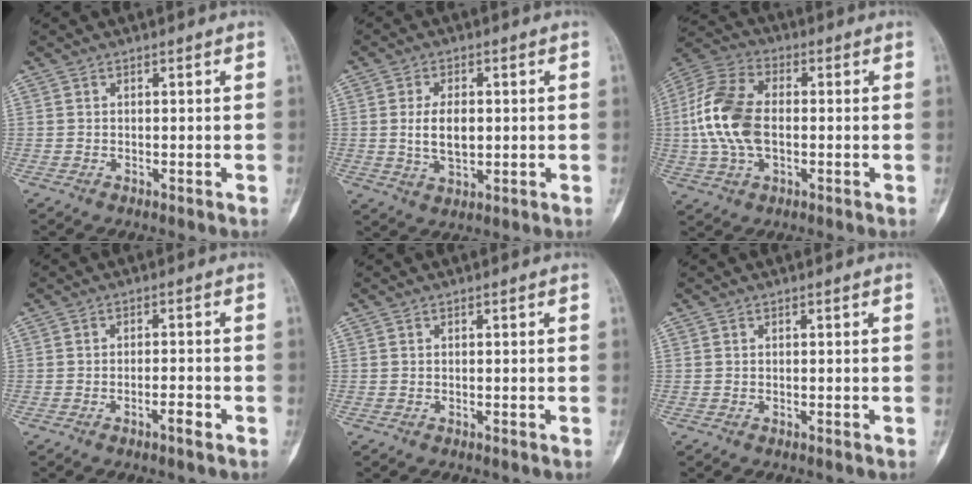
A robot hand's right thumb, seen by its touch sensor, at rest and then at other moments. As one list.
[{"total": 6.7, "force": [0.3, 3.8, 5.5], "torque": [-0.092, -0.007, 0.008]}, {"total": 14.4, "force": [-0.3, 8.6, 11.6], "torque": [-0.246, 0.021, -0.011]}, {"total": 2.6, "force": [-1.6, 0.5, 2.0], "torque": [-0.031, 0.009, -0.028]}, {"total": 0.0}, {"total": 0.0}]